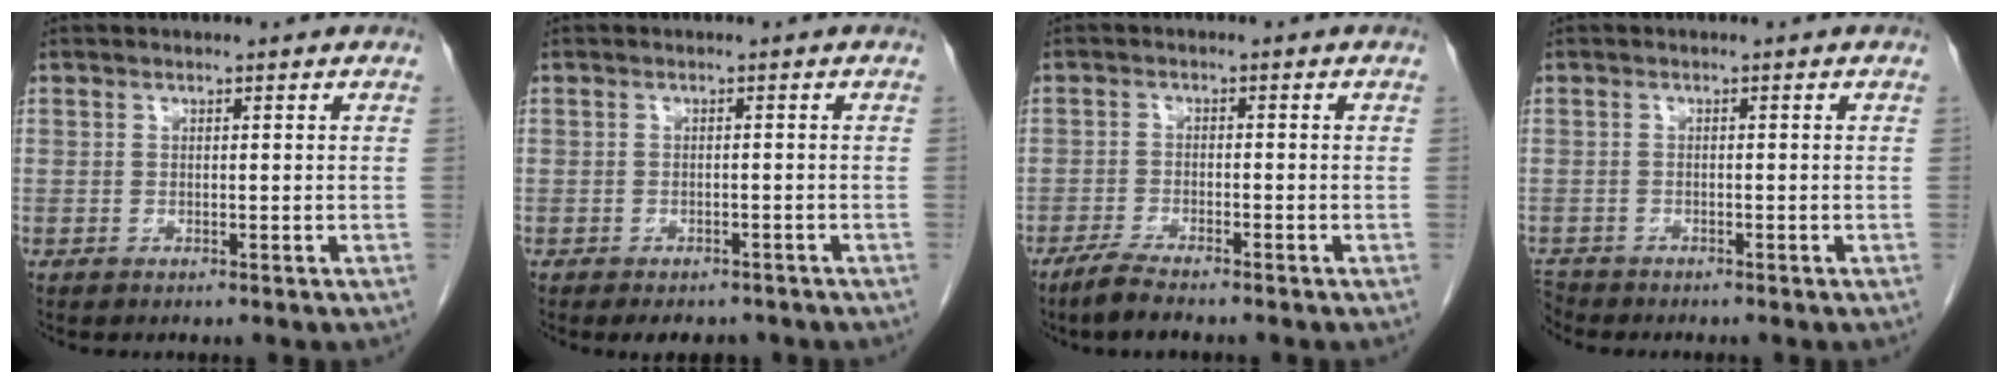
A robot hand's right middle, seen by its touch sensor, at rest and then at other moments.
{"total": 4.4, "force": [-3.7, 2.1, 1.3], "torque": [-0.010, 0.001, -0.045]}
{"total": 3.8, "force": [-3.1, 0.4, 2.2], "torque": [-0.050, -0.007, -0.057]}
{"total": 2.0, "force": [-1.9, 0.3, -0.1], "torque": [-0.001, -0.010, -0.035]}